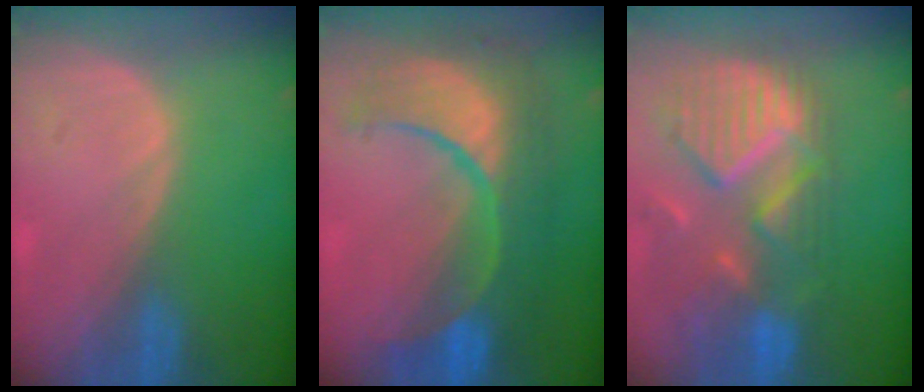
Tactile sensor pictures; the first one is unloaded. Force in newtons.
{"total": 12.4, "press": 12.3, "slide": 1.5}
{"total": 12.0, "press": 10.4, "slide": 6.0}